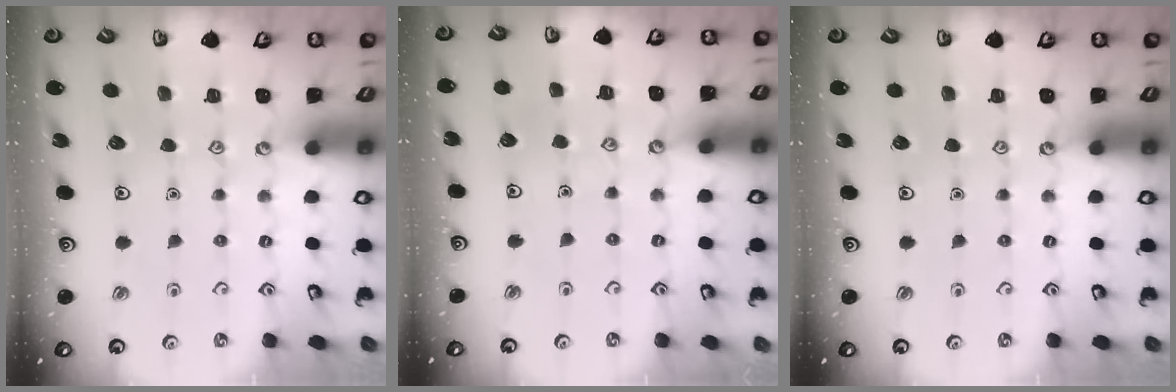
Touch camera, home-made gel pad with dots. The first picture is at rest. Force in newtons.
{"total": 4.0, "press": 4.0, "slide": 0.2}
{"total": 0.0}